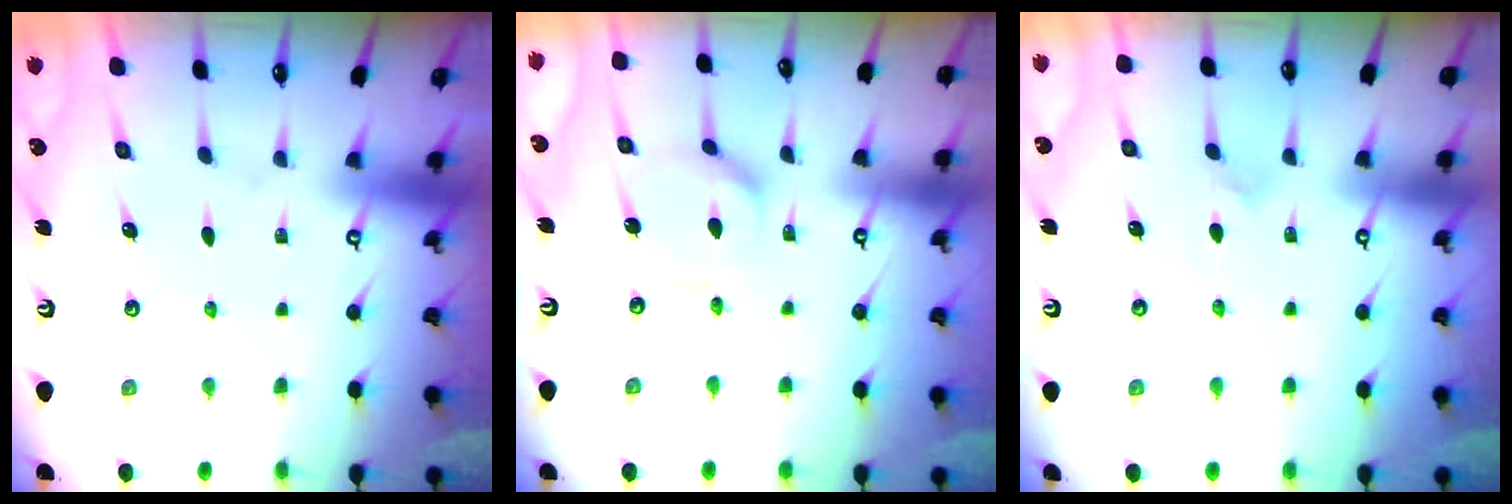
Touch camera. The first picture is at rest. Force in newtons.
{"total": 9.7, "press": 9.7, "slide": 1.0}
{"total": 4.3, "press": 4.2, "slide": 0.6}